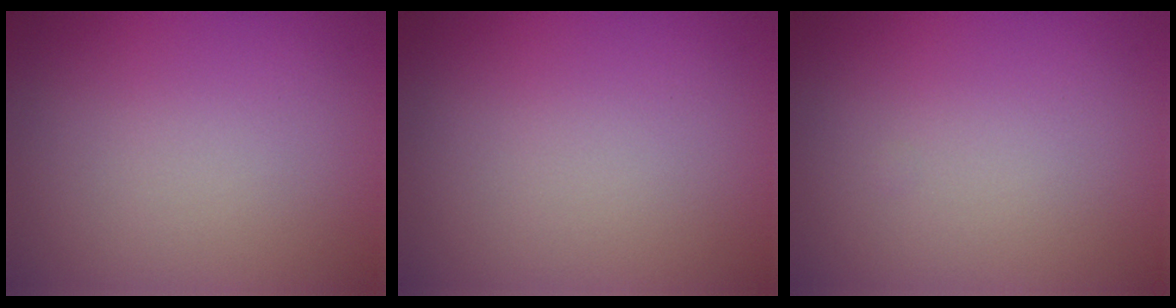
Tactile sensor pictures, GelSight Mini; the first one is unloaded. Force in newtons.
{"total": 0.0}
{"total": 0.0}